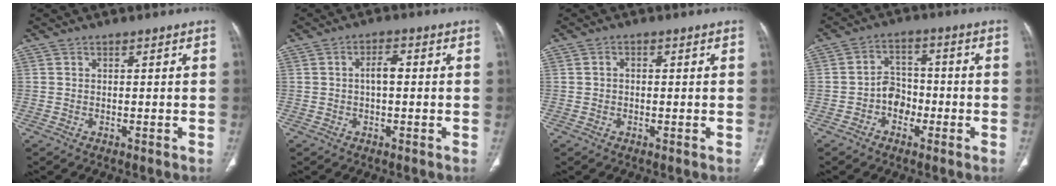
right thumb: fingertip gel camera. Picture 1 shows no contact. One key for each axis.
{"total": 3.1, "fx": 0.0, "fy": 1.5, "fz": 2.7, "tx": -0.046, "ty": 0.010, "tz": -0.002}
{"total": 1.1, "fx": 0.0, "fy": 0.9, "fz": 0.6, "tx": -0.006, "ty": 0.005, "tz": -0.002}
{"total": 5.5, "fx": -2.1, "fy": 4.5, "fz": 2.4, "tx": -0.009, "ty": 0.026, "tz": -0.044}